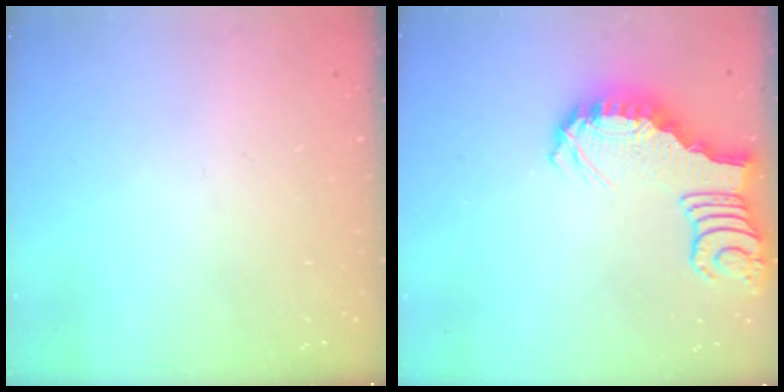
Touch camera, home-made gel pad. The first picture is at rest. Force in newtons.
{"total": 2.8, "press": 2.8, "slide": 0.5}